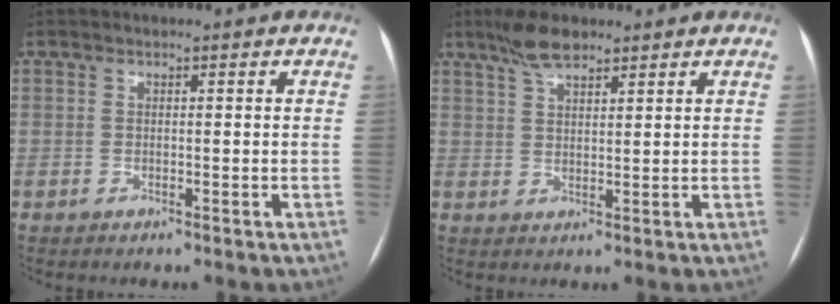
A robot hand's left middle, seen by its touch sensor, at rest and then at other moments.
{"total": 5.0, "force": [3.9, 1.1, 2.8], "torque": [-0.064, 0.008, 0.075]}